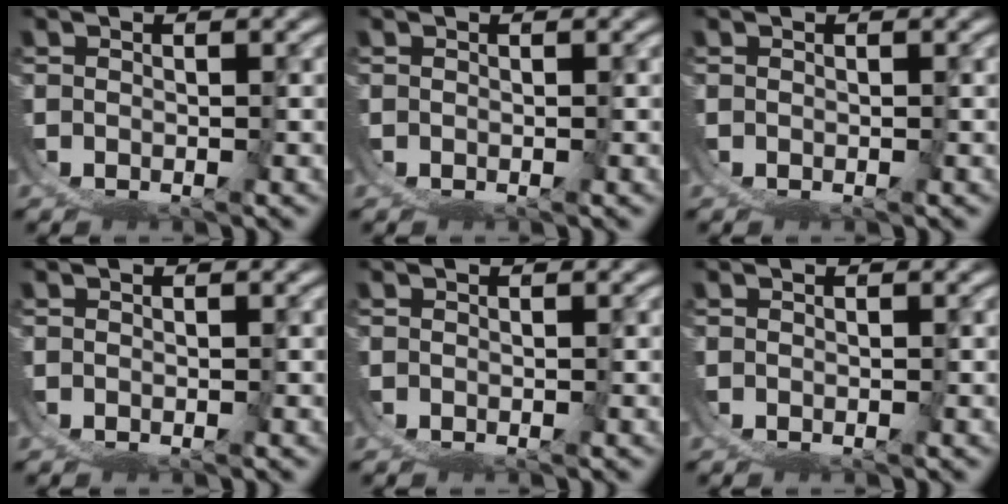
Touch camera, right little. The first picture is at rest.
{"total": 0.0}
{"total": 0.0}
{"total": 0.0}
{"total": 0.0}
{"total": 0.0}